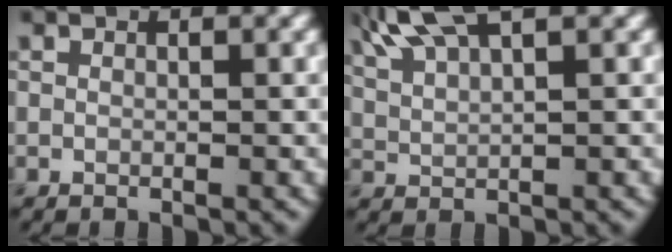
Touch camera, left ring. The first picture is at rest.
{"total": 5.2, "force": [3.7, 1.2, 3.4], "torque": [-0.069, 0.019, 0.069]}